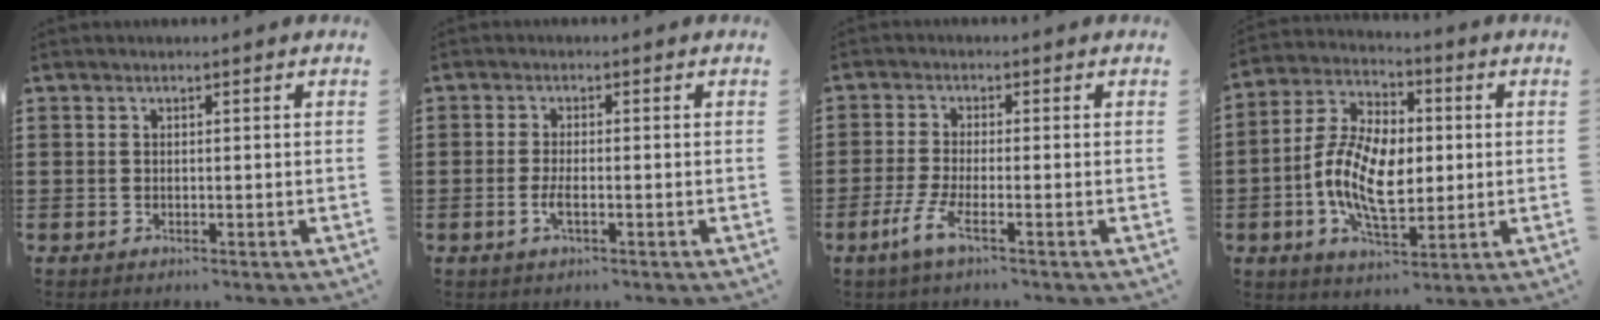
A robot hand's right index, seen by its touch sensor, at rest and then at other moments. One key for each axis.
{"total": 2.5, "fx": -0.9, "fy": 0.5, "fz": 2.3, "tx": -0.055, "ty": -0.007, "tz": -0.020}
{"total": 4.3, "fx": -2.2, "fy": 0.3, "fz": 3.7, "tx": -0.090, "ty": -0.016, "tz": -0.047}
{"total": 11.6, "fx": -1.2, "fy": 6.2, "fz": 9.7, "tx": -0.221, "ty": 0.000, "tz": -0.027}